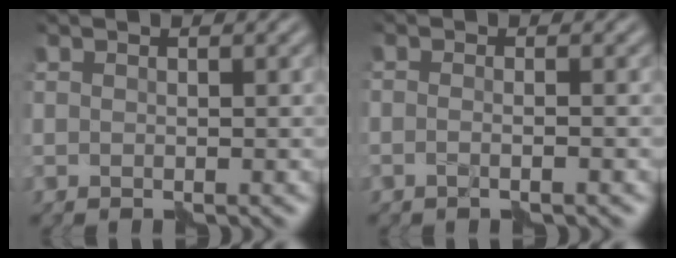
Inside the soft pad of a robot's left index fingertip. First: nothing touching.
{"total": 2.5, "force": [0.2, 1.4, 2.0], "torque": [0.001, 0.000, -0.026]}